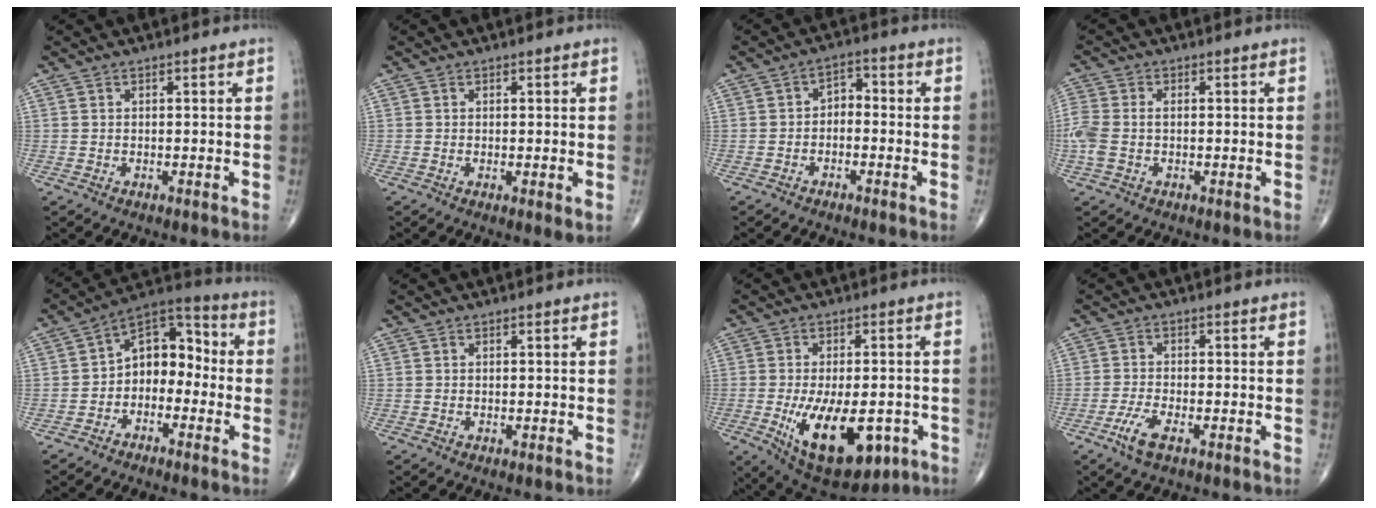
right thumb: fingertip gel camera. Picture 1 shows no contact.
{"total": 1.9, "force": [-0.1, 0.4, 1.8], "torque": [-0.029, -0.008, -0.004]}
{"total": 3.3, "force": [-1.0, 2.2, 2.2], "torque": [-0.018, 0.026, -0.029]}
{"total": 6.3, "force": [-0.6, 3.9, 4.9], "torque": [-0.143, 0.012, -0.014]}
{"total": 10.2, "force": [-1.9, 7.1, 7.1], "torque": [-0.070, 0.050, -0.053]}
{"total": 0.0}
{"total": 17.6, "force": [-5.7, 8.6, 14.3], "torque": [-0.223, -0.005, -0.064]}
{"total": 4.4, "force": [-2.4, 1.4, 3.4], "torque": [-0.078, 0.005, -0.046]}